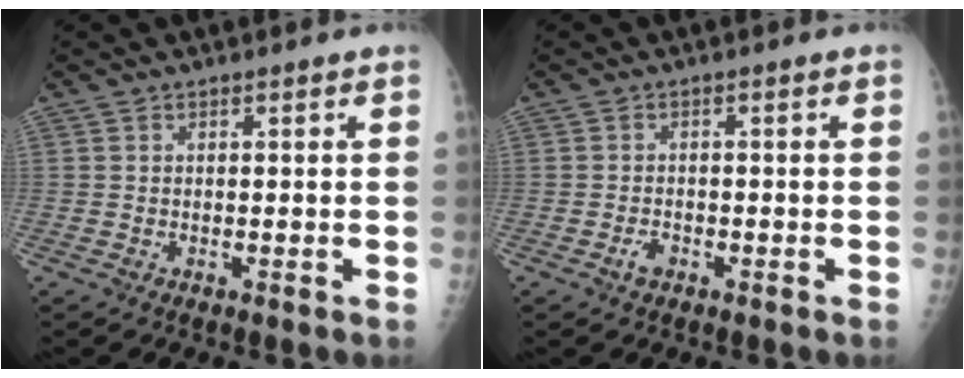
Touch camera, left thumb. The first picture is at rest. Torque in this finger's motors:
{"motor_torque": [-0.20, 0.12, 0.04, 0.00, 0.00]}